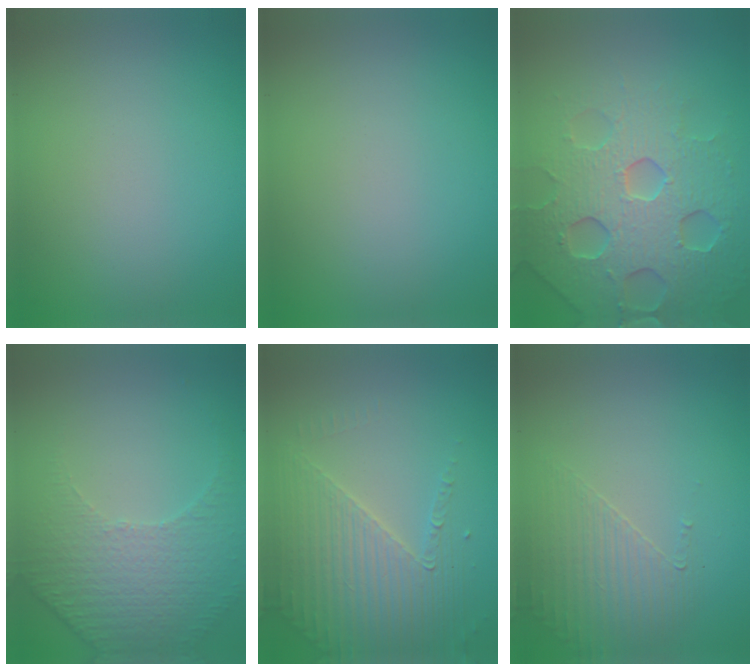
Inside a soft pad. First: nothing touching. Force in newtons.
{"total": 0.0}
{"total": 7.0, "press": 6.8, "slide": 1.6}
{"total": 5.2, "press": 3.4, "slide": 4.0}
{"total": 4.0, "press": 3.8, "slide": 1.2}
{"total": 1.8, "press": 1.2, "slide": 1.3}